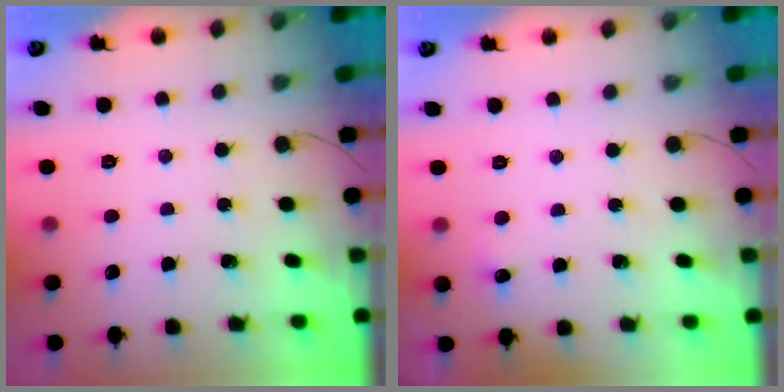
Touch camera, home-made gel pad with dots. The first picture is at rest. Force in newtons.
{"total": 3.4, "press": 3.3, "slide": 1.0}